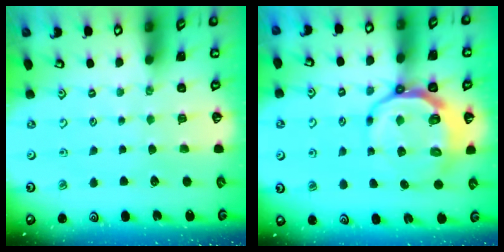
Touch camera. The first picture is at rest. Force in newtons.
{"total": 9.8, "press": 9.2, "slide": 3.5}